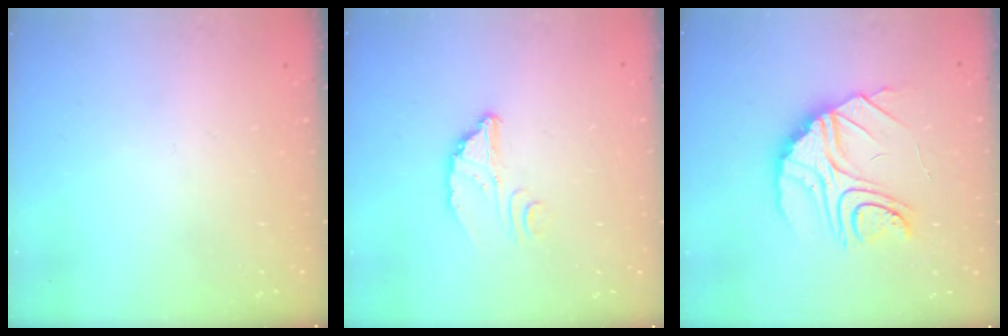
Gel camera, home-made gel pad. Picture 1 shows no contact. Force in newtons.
{"total": 3.8, "press": 3.8, "slide": 0.2}
{"total": 12.9, "press": 12.9, "slide": 1.1}